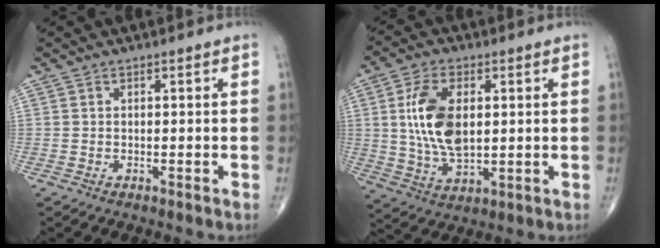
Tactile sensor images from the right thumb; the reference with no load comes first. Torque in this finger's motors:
{"motor_torque": [0.95, 2.20, 1.47, 0.37, 0.18]}